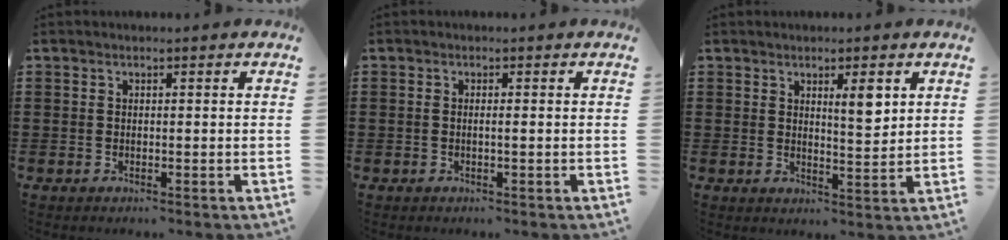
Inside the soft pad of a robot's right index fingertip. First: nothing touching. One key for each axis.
{"total": 0.7, "fx": -0.1, "fy": 0.0, "fz": 0.7, "tx": -0.012, "ty": -0.006, "tz": -0.001}
{"total": 4.2, "fx": 2.1, "fy": 1.1, "fz": 3.5, "tx": -0.056, "ty": 0.000, "tz": 0.030}